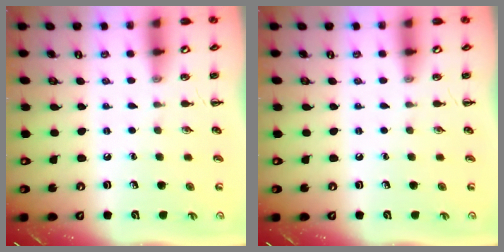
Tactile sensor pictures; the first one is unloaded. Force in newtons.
{"total": 0.0}